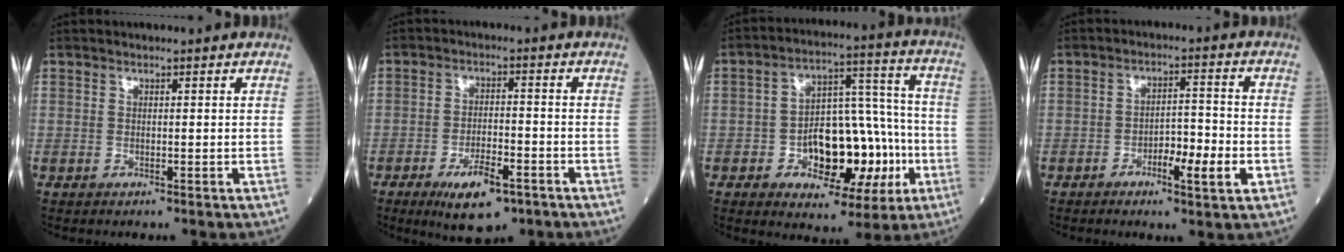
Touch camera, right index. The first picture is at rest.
{"total": 8.0, "force": [-4.6, 2.7, 5.9], "torque": [-0.104, -0.007, -0.069]}
{"total": 15.9, "force": [-4.4, 8.1, 12.9], "torque": [-0.189, 0.035, -0.055]}
{"total": 6.1, "force": [-2.4, 1.4, 5.5], "torque": [-0.083, 0.005, -0.038]}